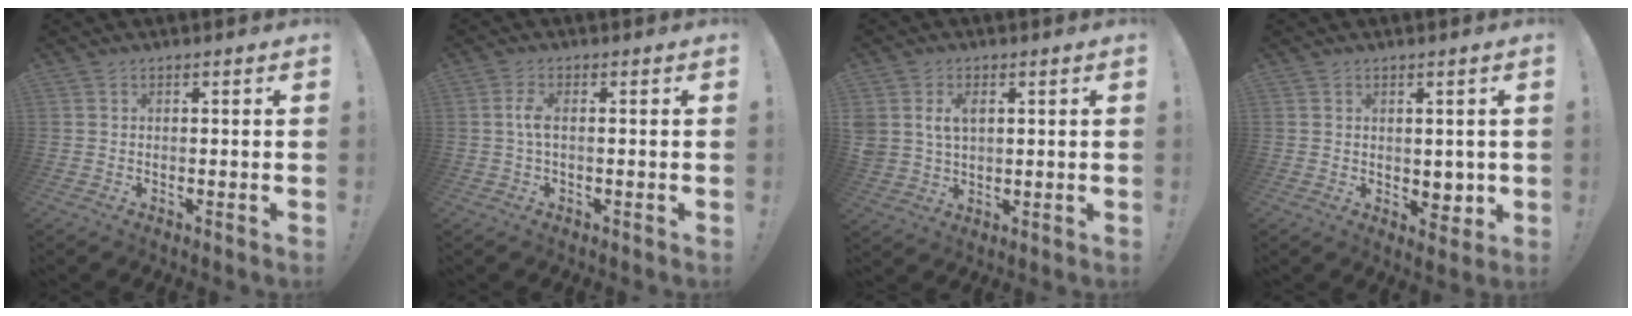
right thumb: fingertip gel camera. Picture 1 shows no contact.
{"total": 3.6, "force": [0.1, 1.1, 3.5], "torque": [-0.072, 0.005, -0.001]}
{"total": 5.5, "force": [2.0, 3.9, 3.2], "torque": [-0.061, 0.002, 0.038]}
{"total": 4.6, "force": [0.9, 3.9, 2.2], "torque": [-0.004, -0.010, 0.016]}